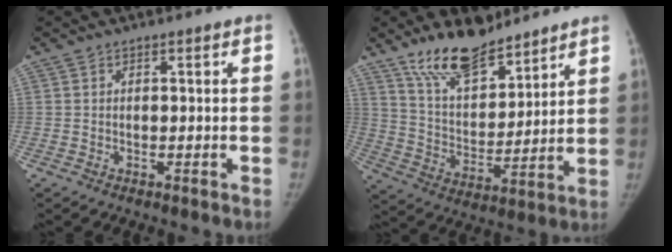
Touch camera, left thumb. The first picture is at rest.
{"total": 15.0, "force": [11.5, 6.2, 7.4], "torque": [-0.091, -0.069, 0.212]}